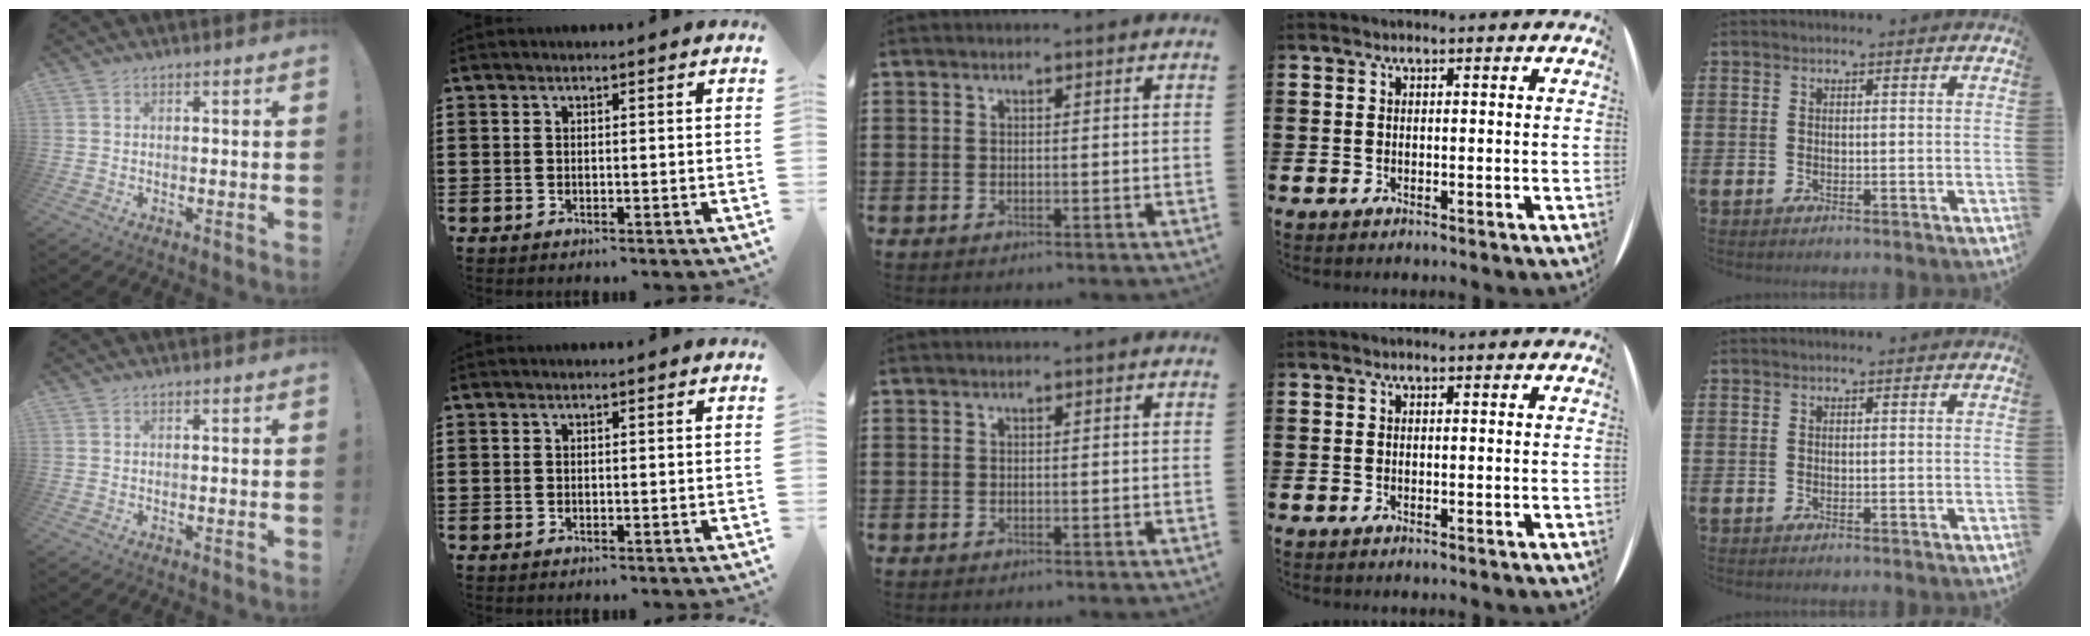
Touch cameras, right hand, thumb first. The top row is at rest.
{}